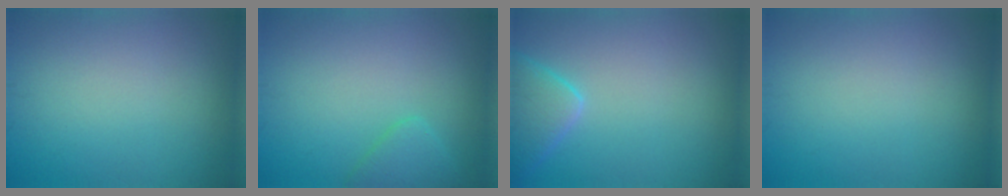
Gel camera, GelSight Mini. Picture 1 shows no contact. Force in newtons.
{"total": 2.0, "press": 1.9, "slide": 0.0}
{"total": 3.2, "press": 3.2, "slide": 0.2}
{"total": 0.0}